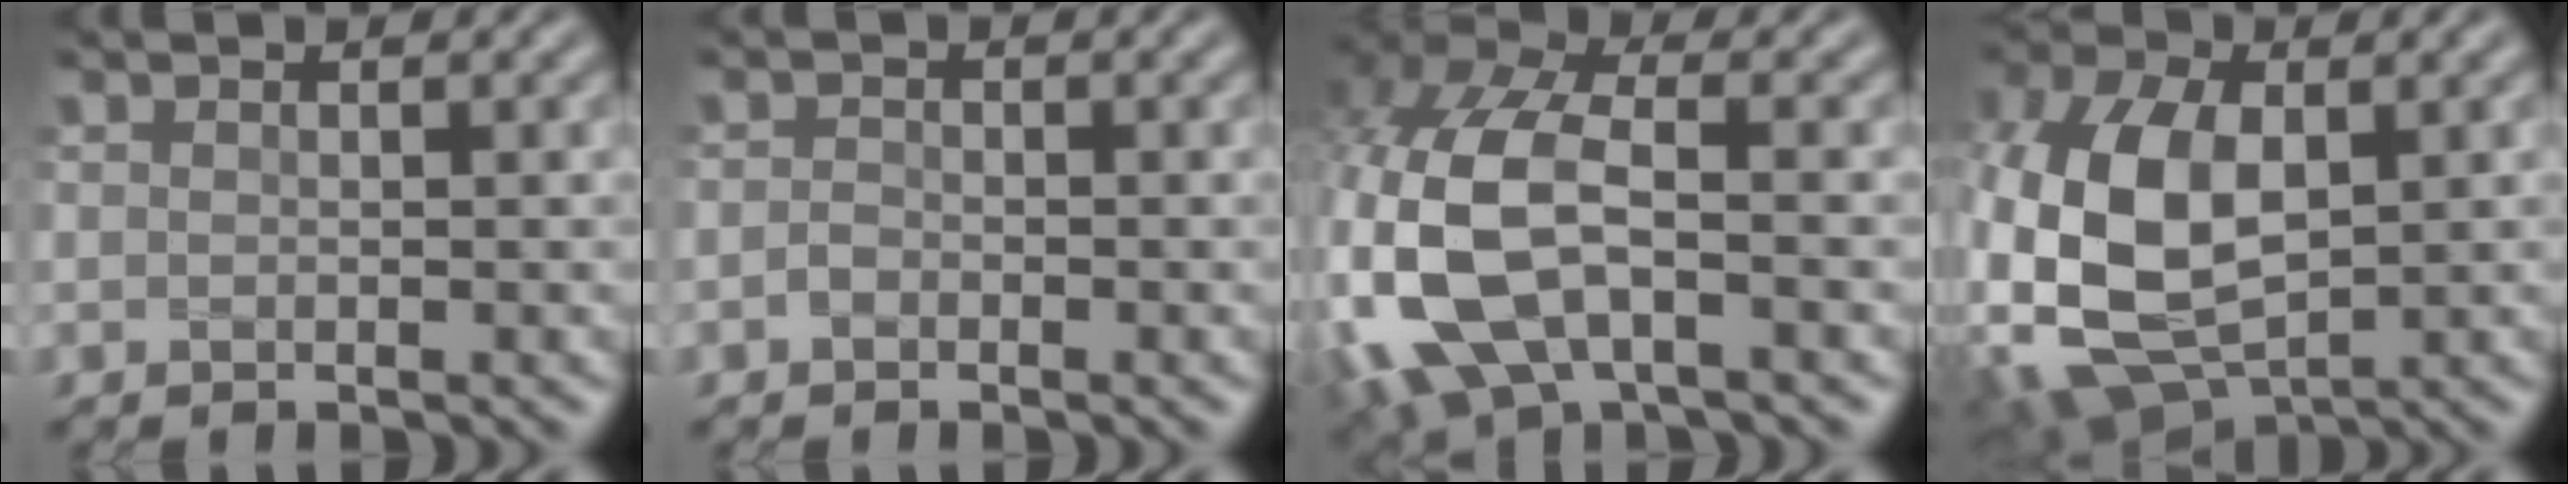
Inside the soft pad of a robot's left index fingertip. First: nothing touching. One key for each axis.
{"total": 0.7, "fx": -0.5, "fy": 0.5, "fz": 0.3, "tx": -0.006, "ty": 0.004, "tz": -0.012}
{"total": 10.7, "fx": -2.5, "fy": 5.9, "fz": 8.6, "tx": -0.232, "ty": -0.003, "tz": -0.054}
{"total": 11.2, "fx": -0.9, "fy": 6.5, "fz": 9.1, "tx": -0.232, "ty": 0.003, "tz": -0.019}